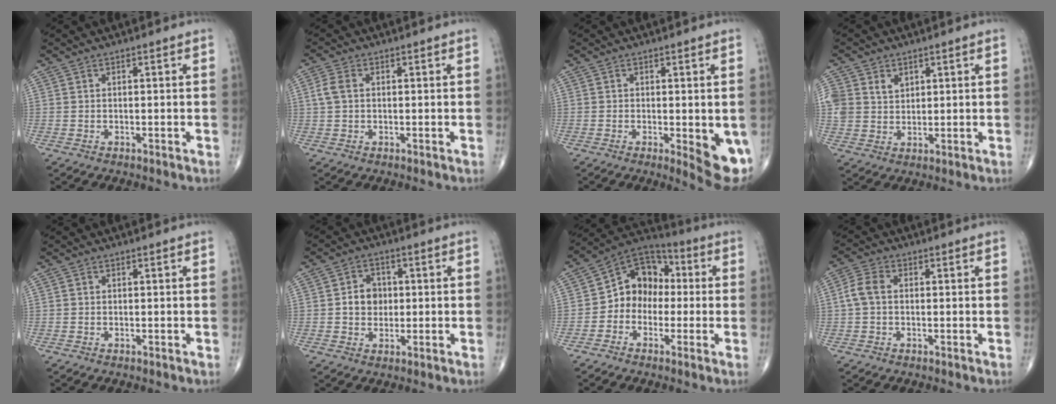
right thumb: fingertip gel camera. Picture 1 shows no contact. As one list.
[{"total": 3.1, "force": [0.4, 2.1, 2.2], "torque": [-0.056, 0.008, 0.006]}, {"total": 7.9, "force": [-1.8, 2.5, 7.3], "torque": [-0.085, -0.017, -0.020]}, {"total": 7.5, "force": [2.9, 6.2, 3.2], "torque": [-0.055, -0.005, 0.060]}, {"total": 0.0}, {"total": 5.4, "force": [0.2, 4.6, 2.9], "torque": [-0.024, 0.008, 0.000]}, {"total": 10.9, "force": [-0.9, 8.9, 6.1], "torque": [-0.059, 0.040, -0.035]}, {"total": 4.2, "force": [0.0, 2.9, 3.1], "torque": [-0.066, 0.014, -0.006]}]